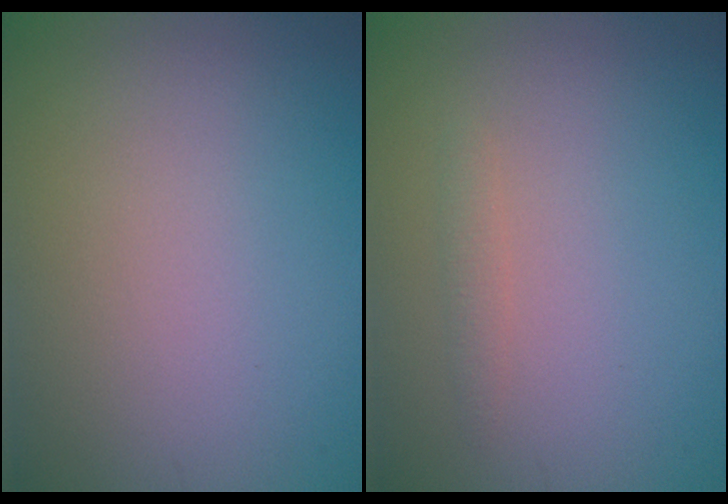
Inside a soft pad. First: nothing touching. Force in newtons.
{"total": 0.8, "press": 0.8, "slide": 0.0}